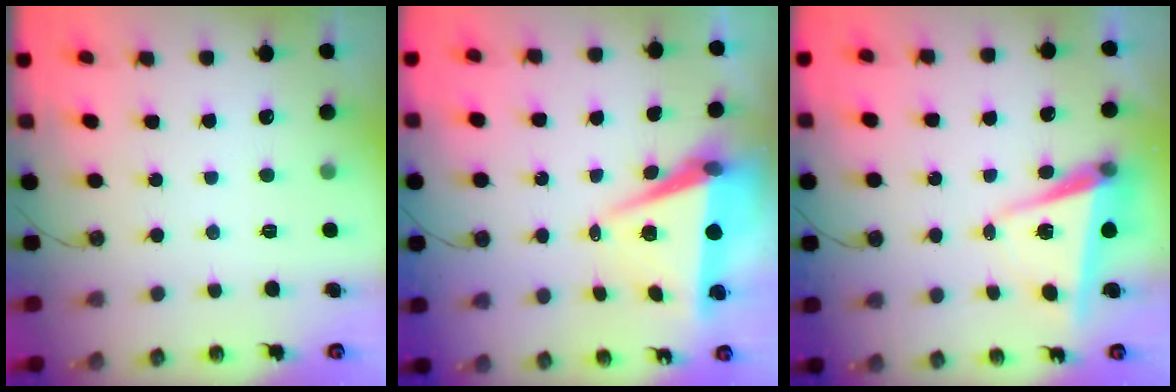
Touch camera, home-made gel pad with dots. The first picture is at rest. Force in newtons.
{"total": 7.3, "press": 5.9, "slide": 4.2}
{"total": 6.3, "press": 5.0, "slide": 3.8}